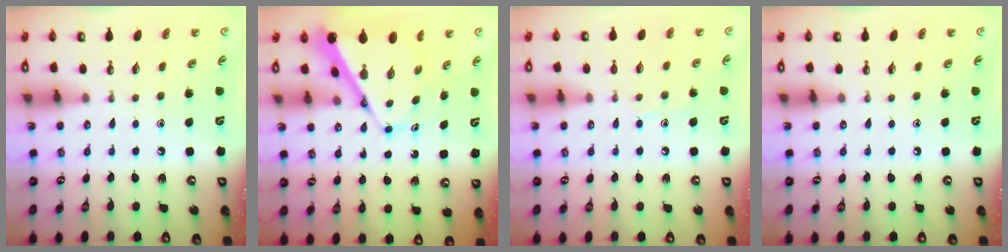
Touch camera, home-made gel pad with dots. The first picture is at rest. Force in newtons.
{"total": 10.2, "press": 10.2, "slide": 1.0}
{"total": 7.7, "press": 7.6, "slide": 0.5}
{"total": 0.0}